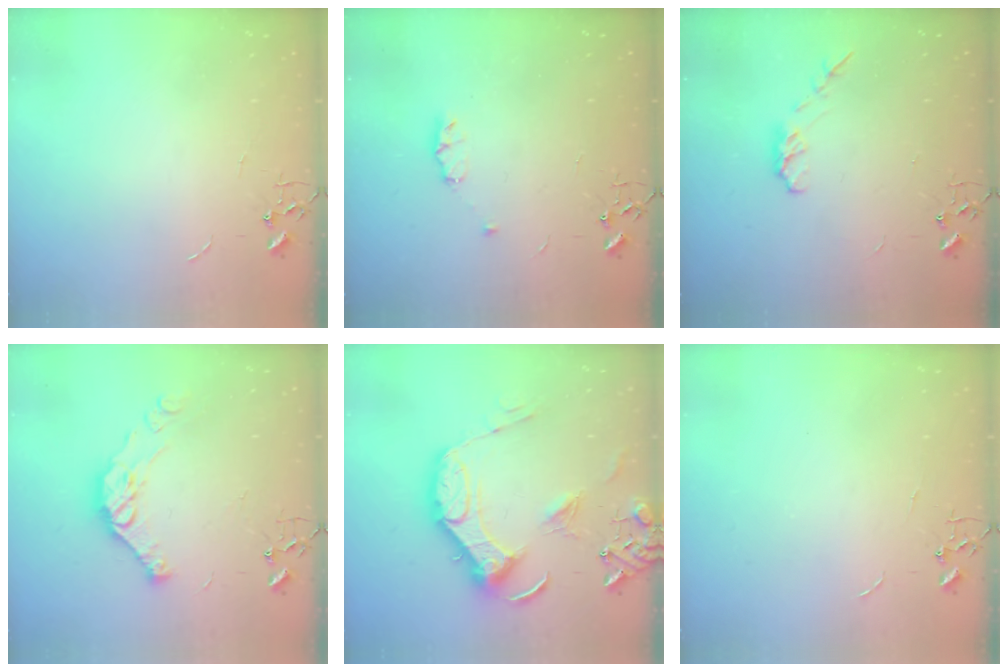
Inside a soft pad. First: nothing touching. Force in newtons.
{"total": 6.2, "press": 6.0, "slide": 1.5}
{"total": 5.4, "press": 5.3, "slide": 0.7}
{"total": 12.5, "press": 12.4, "slide": 1.3}
{"total": 17.9, "press": 17.8, "slide": 2.0}
{"total": 0.0}